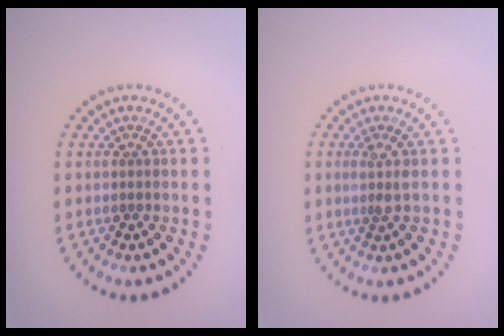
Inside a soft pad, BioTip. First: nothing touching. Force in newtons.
{"total": 1.4, "press": 1.1, "slide": 0.8}